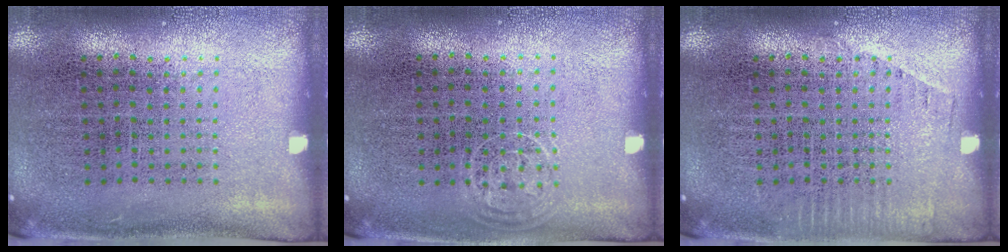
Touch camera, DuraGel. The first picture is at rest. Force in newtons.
{"total": 0.8, "press": 0.6, "slide": 0.5}
{"total": 0.9, "press": 0.8, "slide": 0.2}